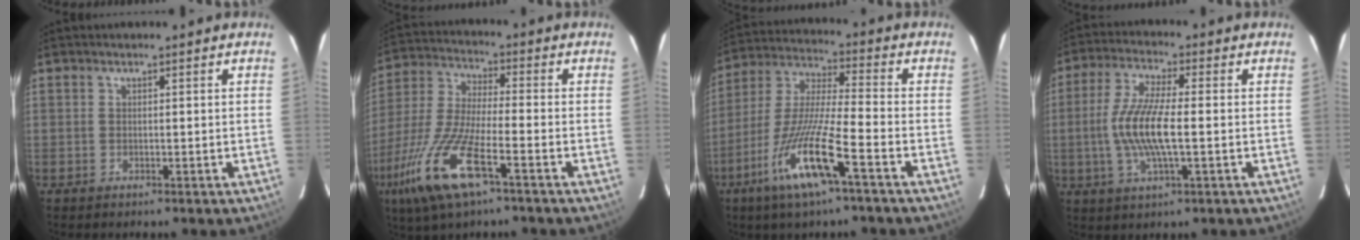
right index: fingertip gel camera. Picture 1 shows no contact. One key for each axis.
{"total": 16.7, "fx": -8.6, "fy": 3.9, "fz": 13.8, "tx": -0.305, "ty": -0.033, "tz": -0.173}
{"total": 14.7, "fx": -7.7, "fy": 1.2, "fz": 12.4, "tx": -0.260, "ty": -0.018, "tz": -0.153}
{"total": 10.9, "fx": -1.3, "fy": 2.2, "fz": 10.6, "tx": -0.216, "ty": -0.001, "tz": -0.028}